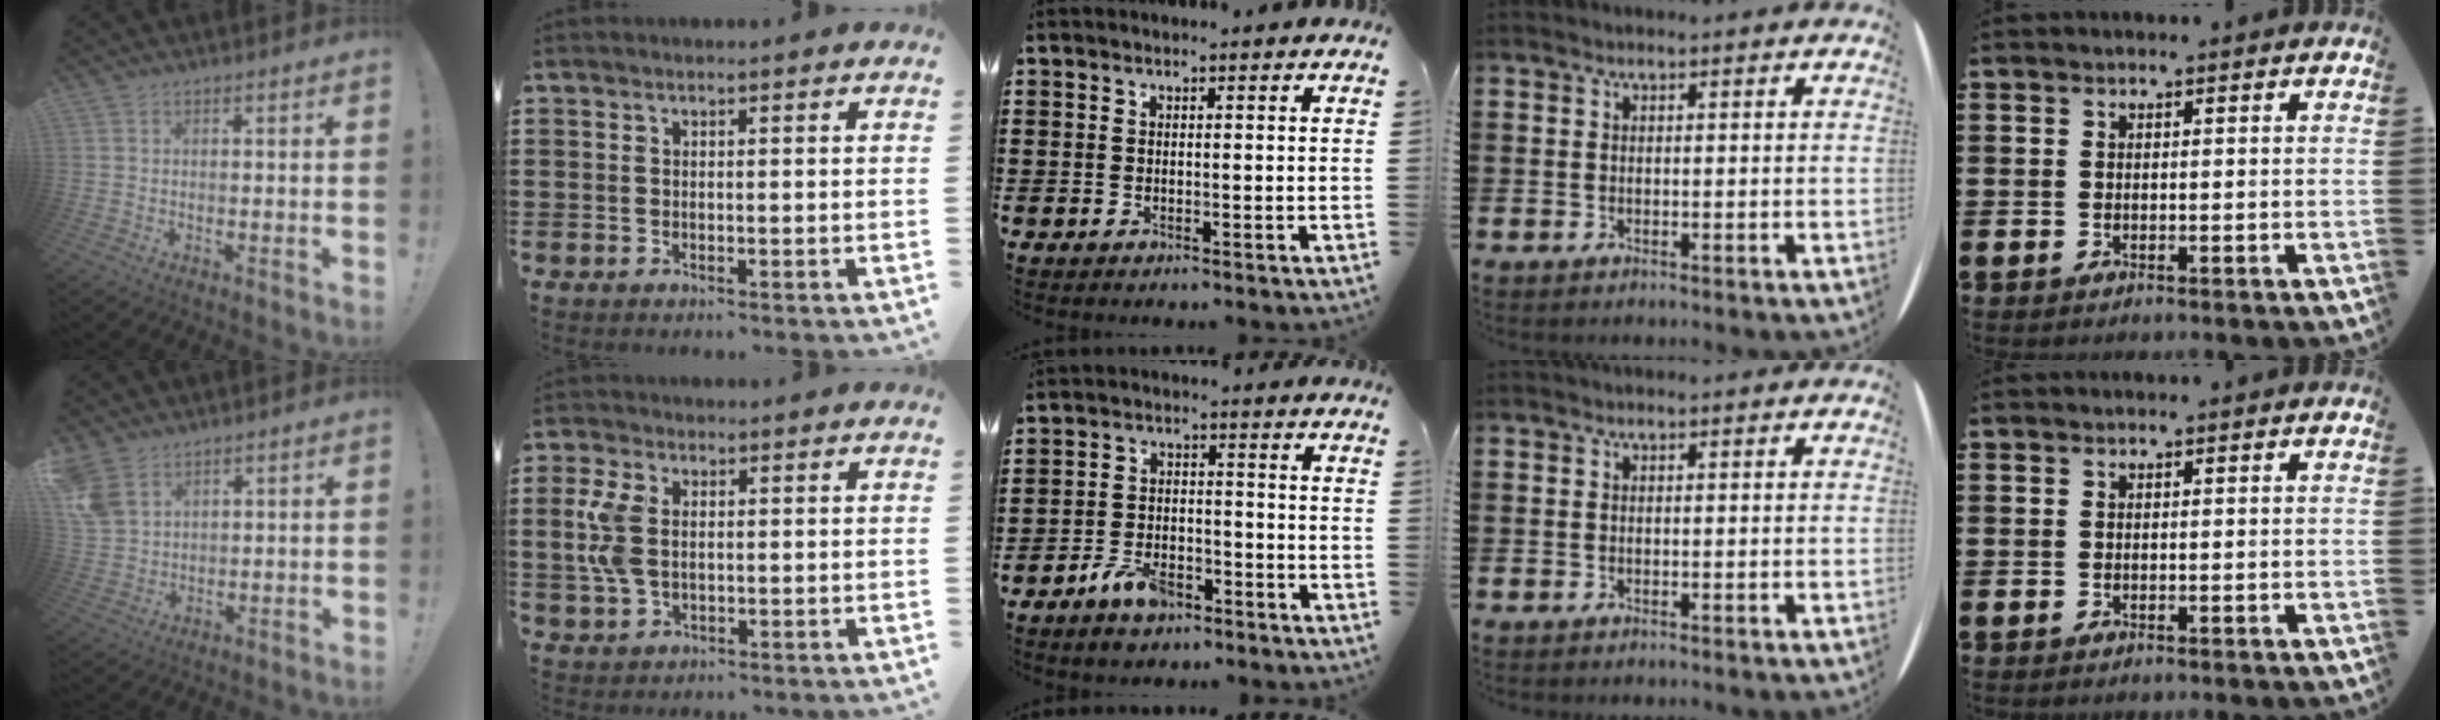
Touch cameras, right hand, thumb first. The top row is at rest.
{"thumb": {"total": 7.8, "force": [5.0, 4.7, 3.6], "torque": [-0.074, -0.019, 0.103]}, "index": {"total": 6.2, "force": [0.5, 3.7, 4.9], "torque": [-0.135, -0.001, 0.000]}, "middle": {"total": 5.1, "force": [-3.9, 2.2, 2.4], "torque": [-0.050, 0.011, -0.077]}}